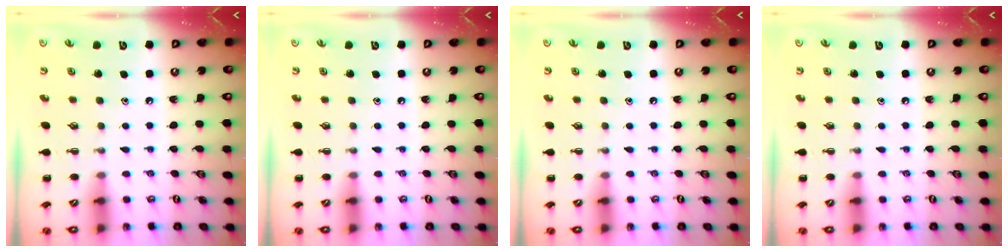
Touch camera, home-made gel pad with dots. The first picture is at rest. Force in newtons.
{"total": 0.0}
{"total": 0.0}
{"total": 0.0}